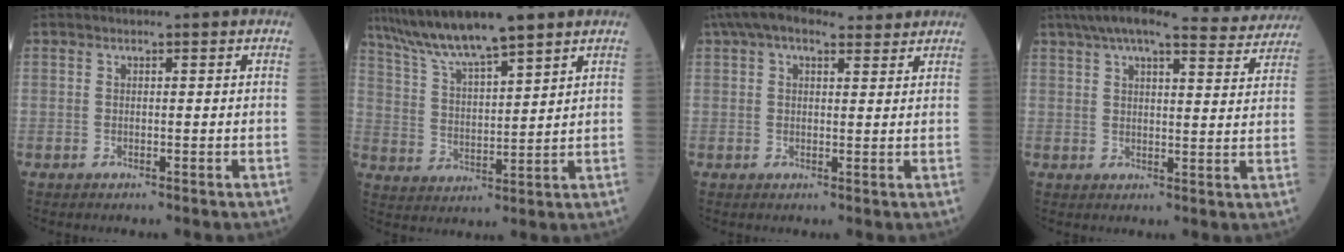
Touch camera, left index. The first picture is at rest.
{"total": 11.3, "force": [9.3, 0.7, 6.4], "torque": [-0.125, 0.015, 0.174]}
{"total": 9.1, "force": [6.9, 3.5, 4.8], "torque": [-0.088, 0.050, 0.112]}
{"total": 18.8, "force": [16.9, 3.3, 7.7], "torque": [-0.116, 0.028, 0.213]}